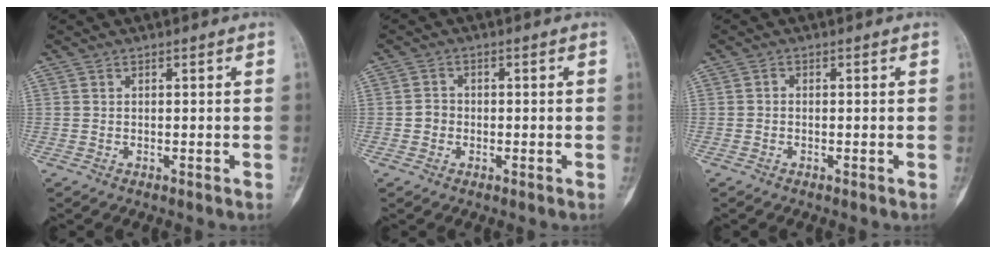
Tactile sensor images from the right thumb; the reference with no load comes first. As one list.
[{"total": 2.3, "force": [-0.5, 2.1, 0.8], "torque": [-0.002, 0.008, -0.015]}, {"total": 0.6, "force": [-0.3, 0.4, 0.3], "torque": [-0.003, 0.002, -0.010]}]